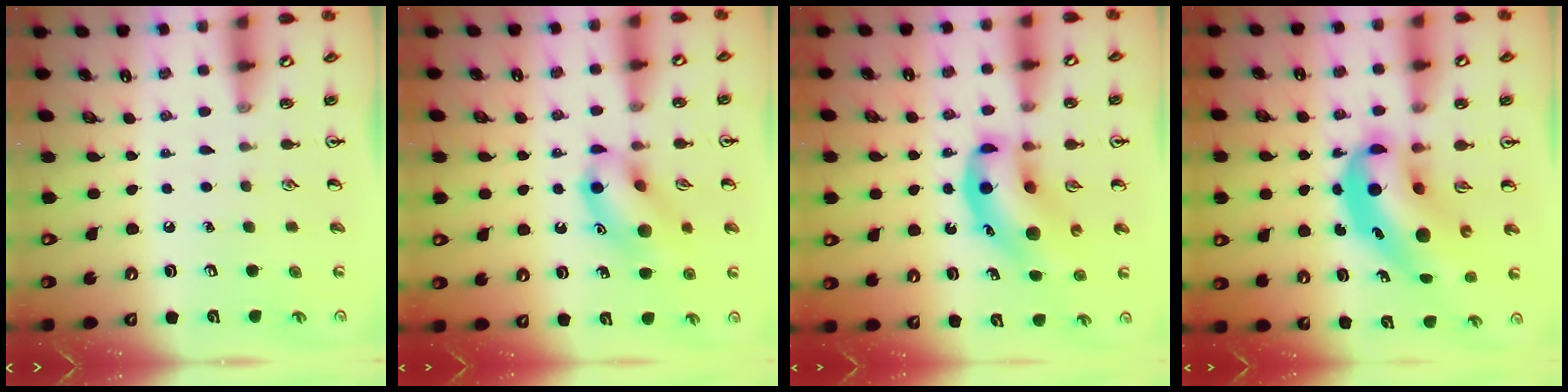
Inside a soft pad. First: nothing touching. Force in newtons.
{"total": 12.0, "press": 11.9, "slide": 1.2}
{"total": 12.3, "press": 11.9, "slide": 3.2}
{"total": 11.7, "press": 11.1, "slide": 3.6}